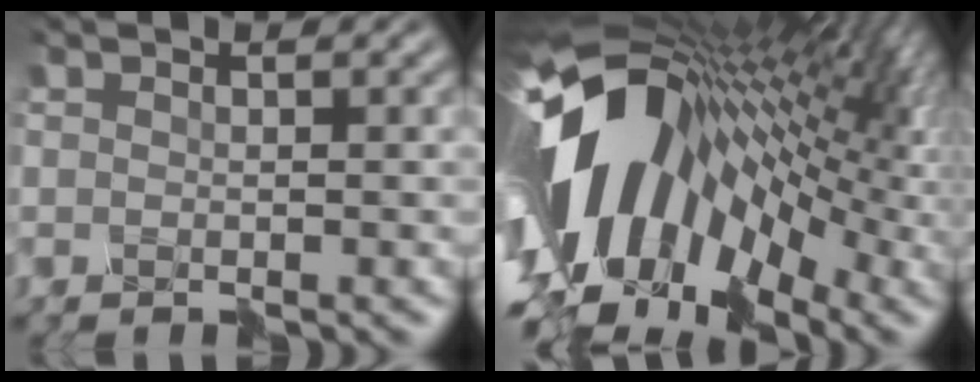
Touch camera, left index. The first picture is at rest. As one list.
[{"total": 14.4, "force": [-1.5, 8.6, 11.5], "torque": [-0.205, 0.018, -0.036]}]